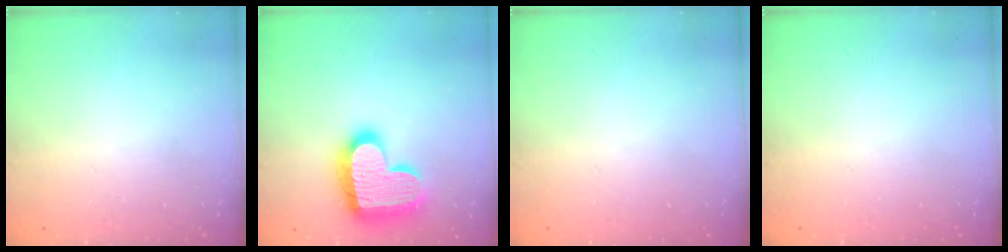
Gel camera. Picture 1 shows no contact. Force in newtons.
{"total": 20.5, "press": 20.4, "slide": 1.5}
{"total": 0.0}
{"total": 0.0}